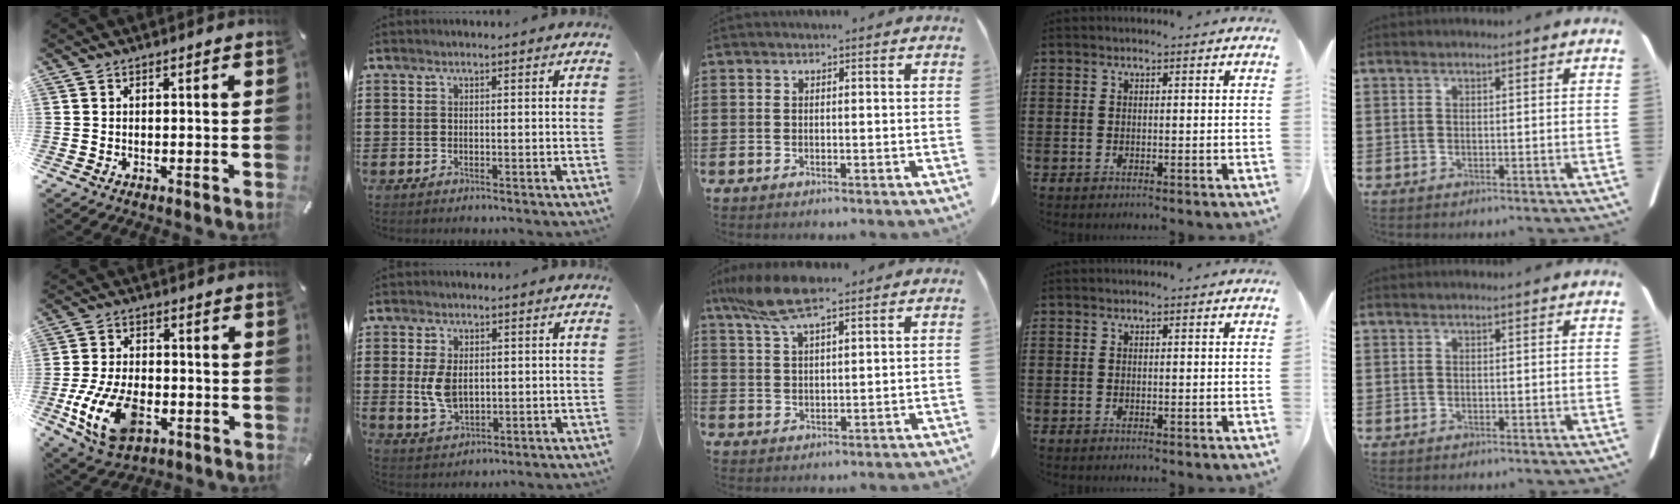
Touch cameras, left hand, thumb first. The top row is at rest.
{"thumb": {"total": 14.9, "force": [-4.7, 9.1, 10.7], "torque": [-0.217, 0.006, -0.081]}, "index": {"total": 5.3, "force": [0.7, 3.3, 4.1], "torque": [-0.107, 0.000, 0.006]}, "middle": {"total": 8.3, "force": [6.1, 1.7, 5.4], "torque": [-0.118, -0.009, 0.115]}}